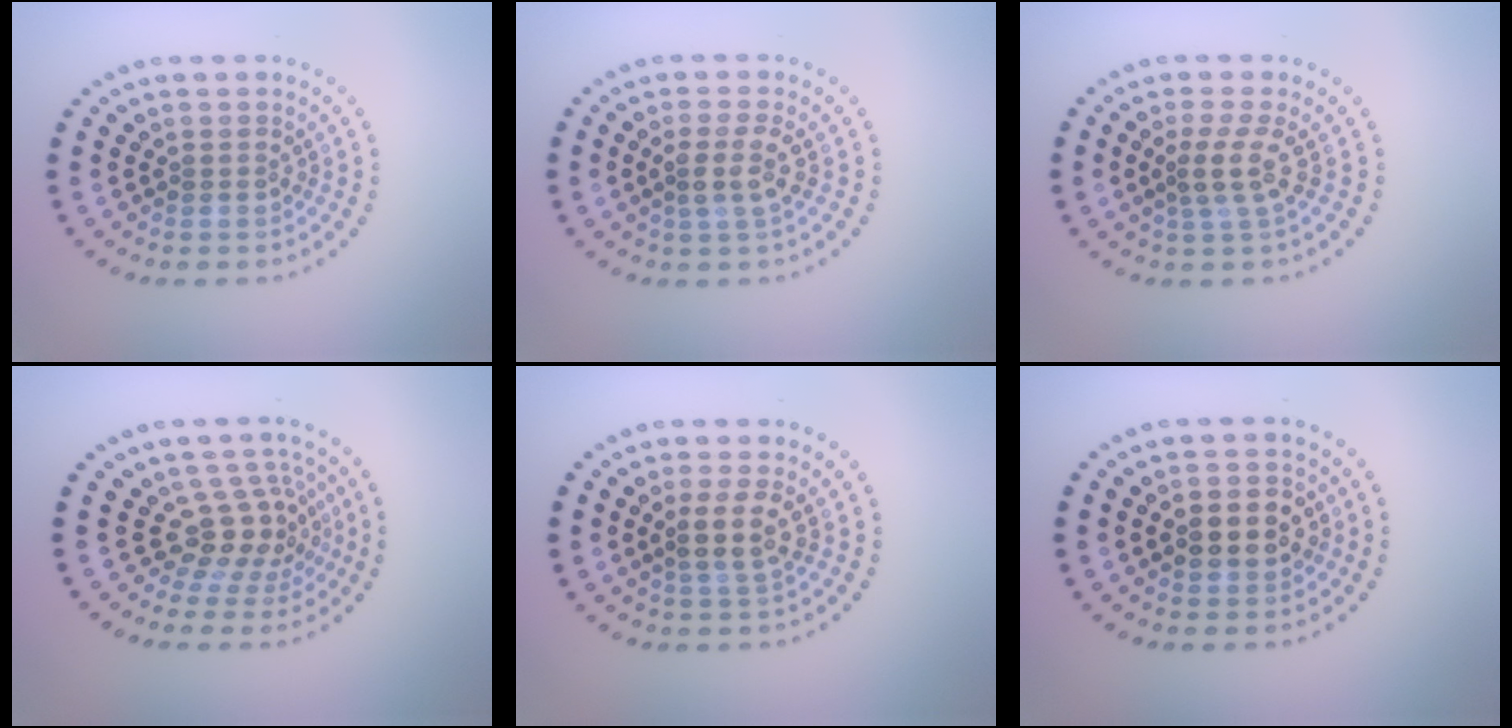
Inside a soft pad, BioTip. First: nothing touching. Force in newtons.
{"total": 2.2, "press": 2.0, "slide": 1.0}
{"total": 2.5, "press": 1.7, "slide": 1.8}
{"total": 3.9, "press": 2.9, "slide": 2.6}
{"total": 2.7, "press": 2.3, "slide": 1.5}
{"total": 3.5, "press": 3.5, "slide": 0.2}